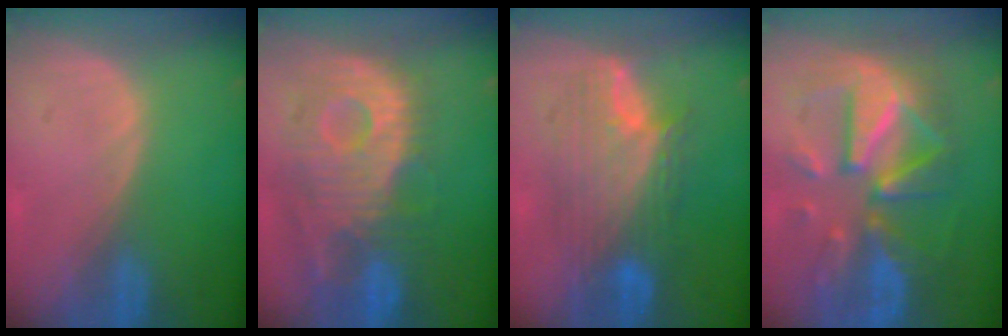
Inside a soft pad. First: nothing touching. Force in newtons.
{"total": 12.1, "press": 10.8, "slide": 5.4}
{"total": 9.1, "press": 9.0, "slide": 0.5}
{"total": 12.3, "press": 12.3, "slide": 1.1}